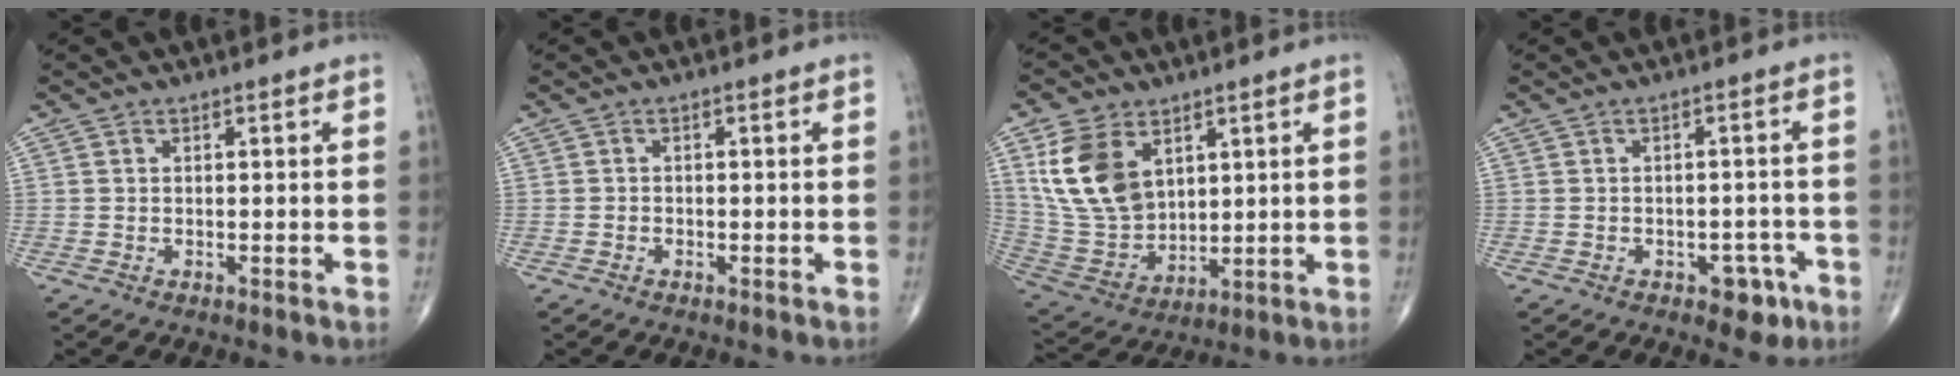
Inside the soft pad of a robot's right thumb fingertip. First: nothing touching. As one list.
[{"total": 0.6, "force": [-0.4, 0.5, 0.1], "torque": [0.000, 0.002, -0.012]}, {"total": 15.0, "force": [5.8, 10.0, 9.5], "torque": [-0.172, -0.024, 0.133]}, {"total": 4.7, "force": [-2.5, 3.0, 2.7], "torque": [-0.012, 0.018, -0.028]}]